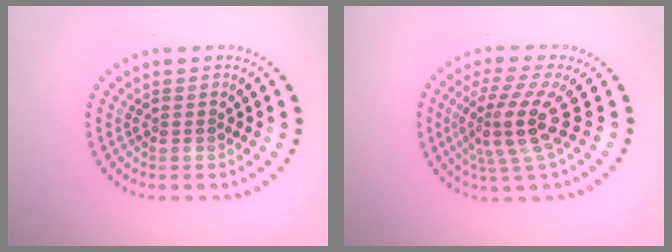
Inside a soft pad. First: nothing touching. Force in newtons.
{"total": 4.4, "press": 3.2, "slide": 2.9}